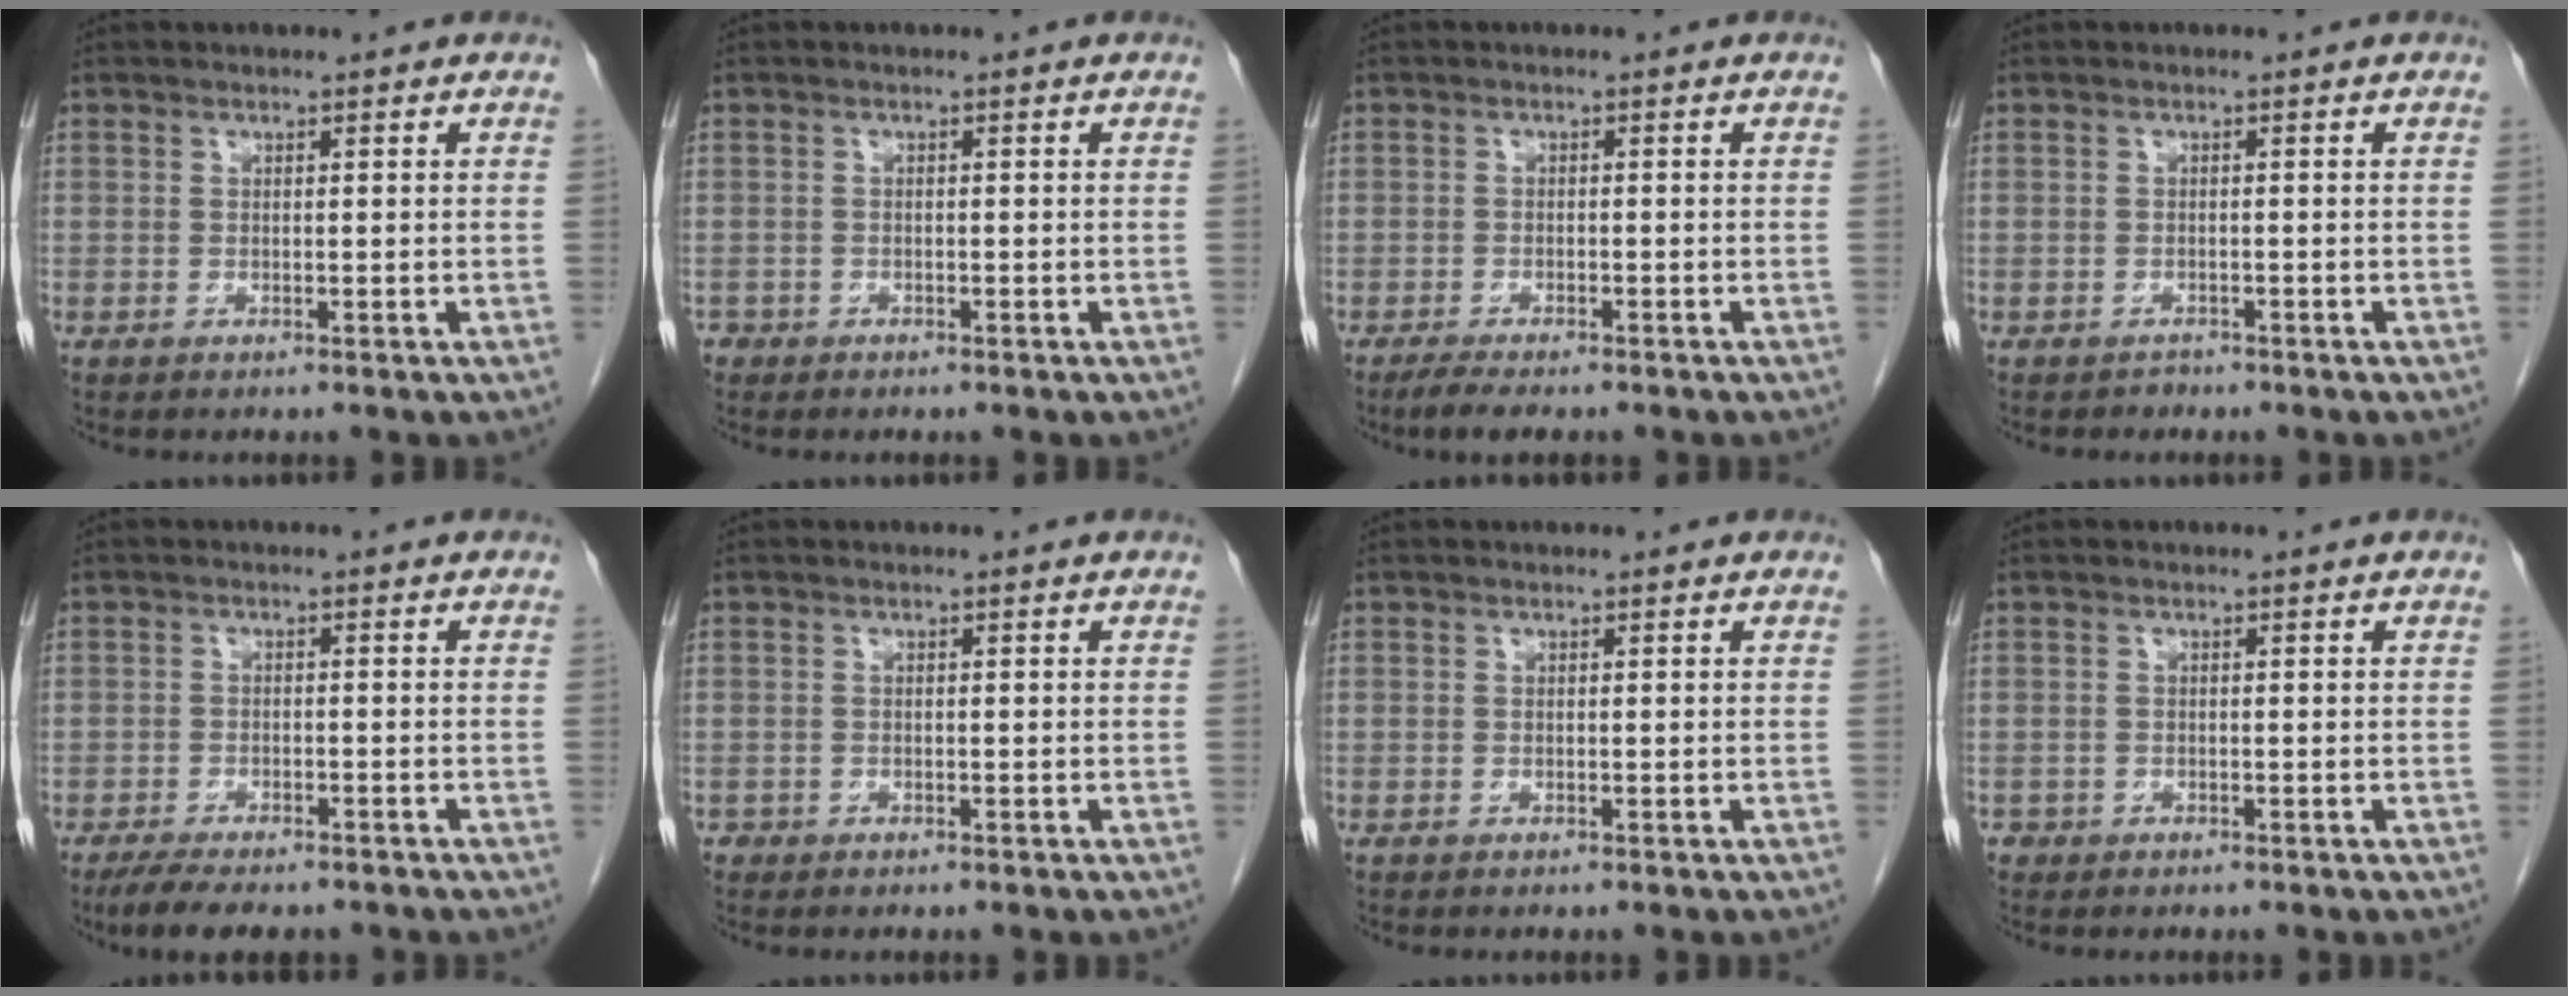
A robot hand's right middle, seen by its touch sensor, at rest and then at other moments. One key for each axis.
{"total": 1.1, "fx": -0.8, "fy": 0.8, "fz": 0.0, "tx": -0.004, "ty": 0.003, "tz": -0.013}
{"total": 3.7, "fx": -3.0, "fy": 0.9, "fz": 2.1, "tx": -0.042, "ty": -0.010, "tz": -0.045}
{"total": 0.8, "fx": -0.7, "fy": 0.4, "fz": -0.1, "tx": -0.006, "ty": -0.001, "tz": -0.015}
{"total": 7.7, "fx": -6.2, "fy": 2.4, "fz": 3.9, "tx": -0.059, "ty": -0.011, "tz": -0.093}
{"total": 0.5, "fx": -0.3, "fy": 0.4, "fz": 0.0, "tx": -0.001, "ty": 0.003, "tz": -0.006}
{"total": 0.0}
{"total": 0.8, "fx": -0.5, "fy": 0.6, "fz": 0.0, "tx": -0.001, "ty": 0.004, "tz": -0.008}